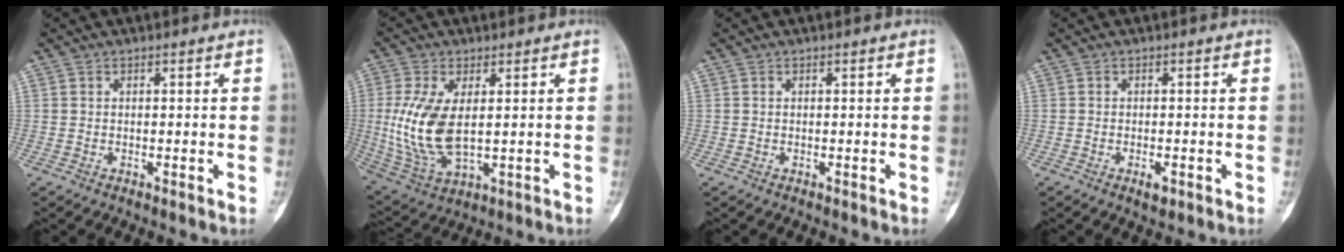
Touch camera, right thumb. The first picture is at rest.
{"total": 12.8, "force": [0.9, 6.4, 11.1], "torque": [-0.240, -0.012, 0.034]}
{"total": 0.0}
{"total": 2.0, "force": [-0.9, 0.8, 1.6], "torque": [-0.023, 0.000, -0.014]}